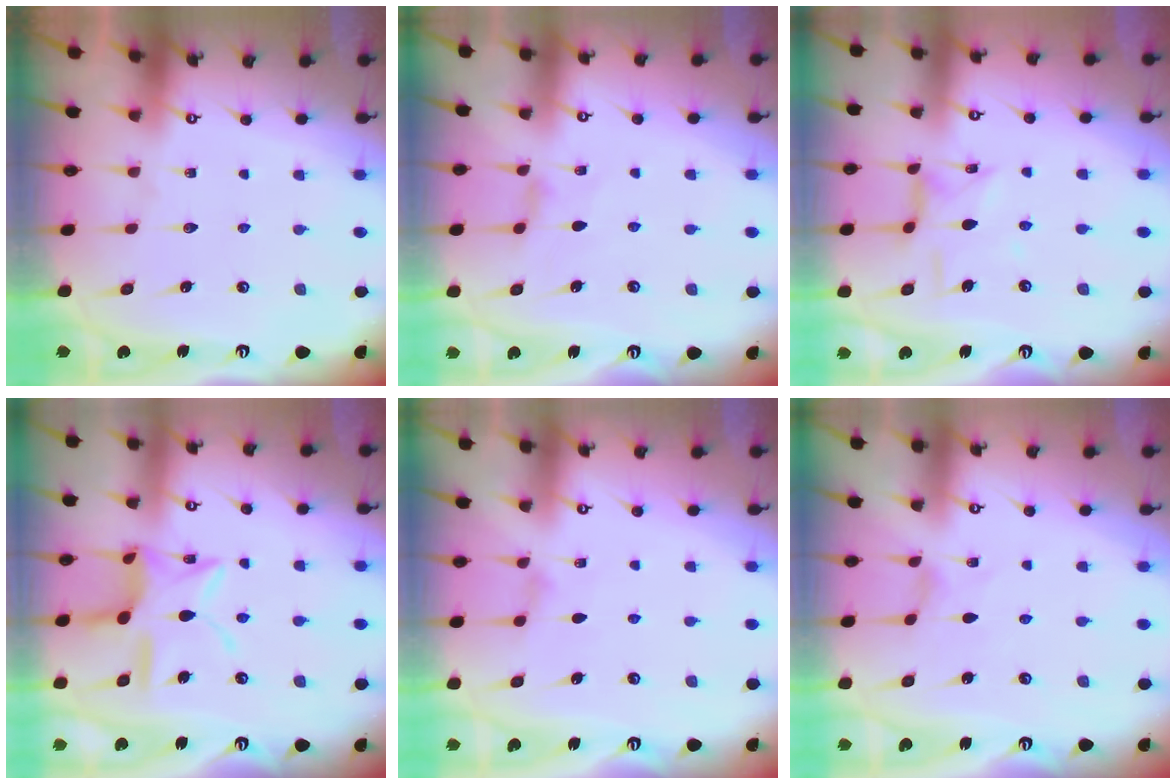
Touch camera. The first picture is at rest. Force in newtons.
{"total": 3.5, "press": 3.4, "slide": 0.6}
{"total": 5.8, "press": 5.7, "slide": 0.5}
{"total": 13.6, "press": 13.6, "slide": 1.1}
{"total": 1.6, "press": 1.6, "slide": 0.4}
{"total": 0.0}